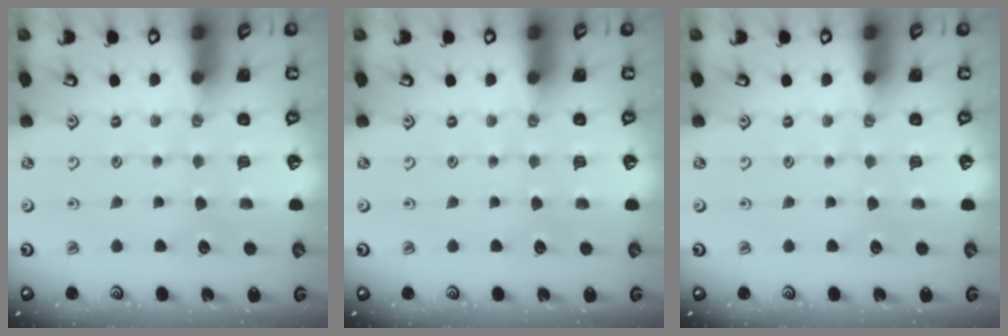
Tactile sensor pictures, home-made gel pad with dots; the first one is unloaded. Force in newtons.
{"total": 0.0}
{"total": 0.0}